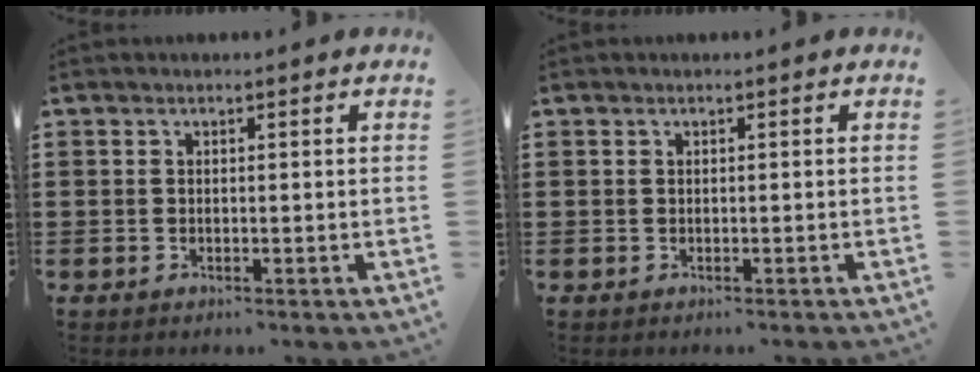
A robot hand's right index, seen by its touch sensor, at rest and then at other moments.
{"total": 0.0}